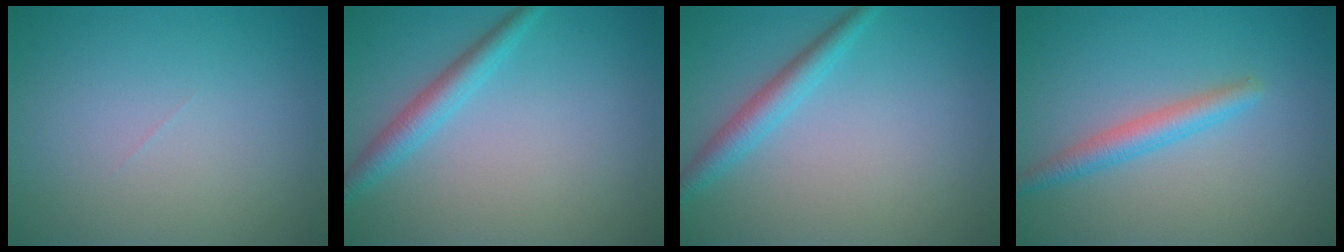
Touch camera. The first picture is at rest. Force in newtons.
{"total": 2.6, "press": 2.6, "slide": 0.0}
{"total": 2.6, "press": 2.6, "slide": 0.0}
{"total": 2.5, "press": 2.5, "slide": 0.2}